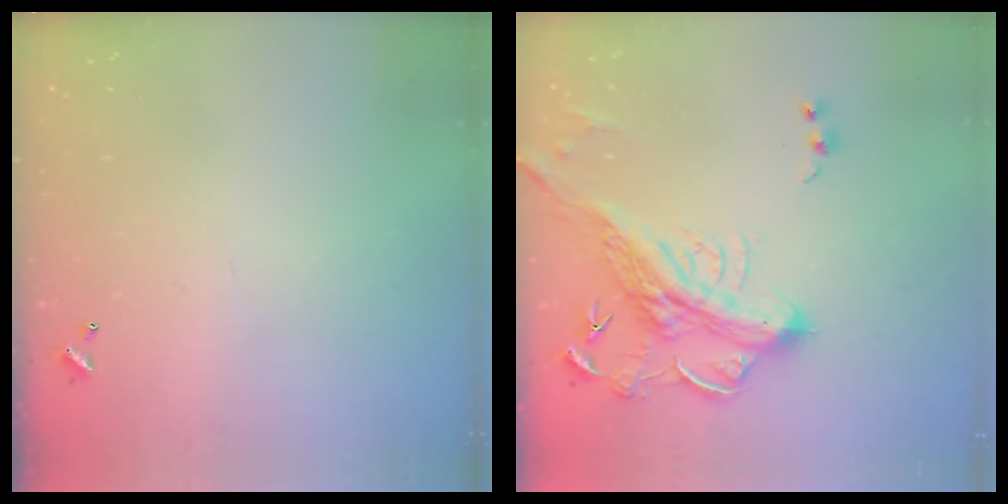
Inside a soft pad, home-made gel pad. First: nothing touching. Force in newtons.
{"total": 6.8, "press": 6.6, "slide": 1.7}